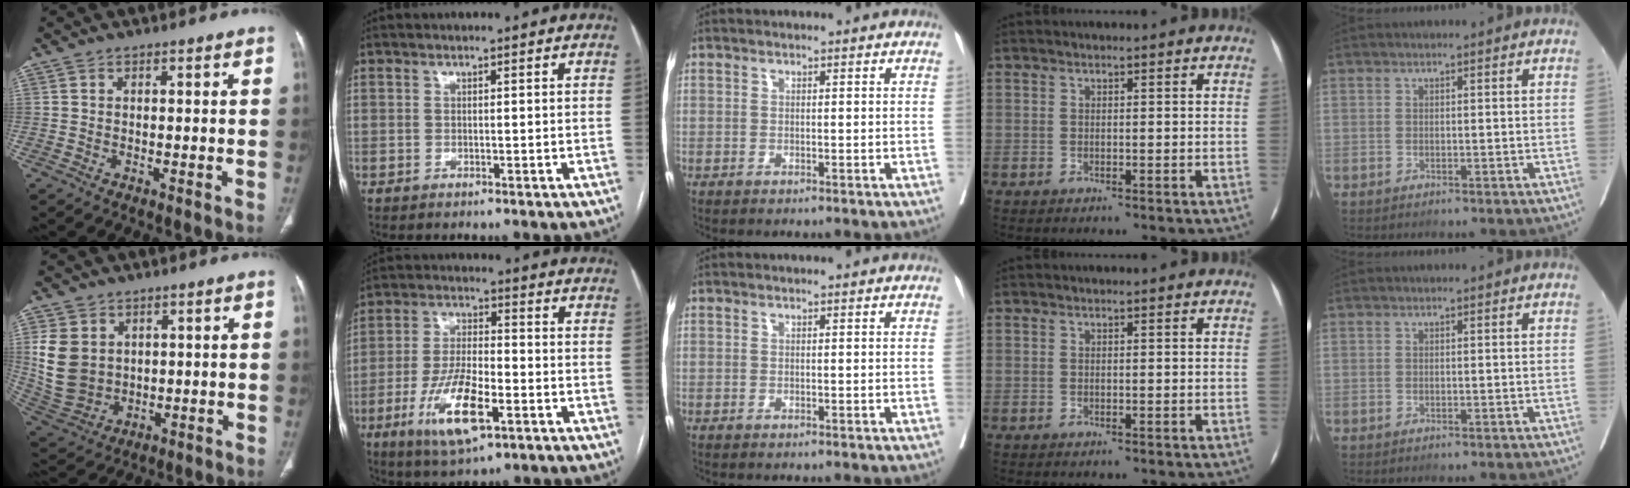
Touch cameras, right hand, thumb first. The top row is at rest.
{"thumb": {"total": 11.2, "force": [2.4, 9.1, 6.1], "torque": [-0.107, -0.010, 0.071]}, "index": {"total": 12.1, "force": [-4.9, 3.5, 10.5], "torque": [-0.210, -0.012, -0.085]}}